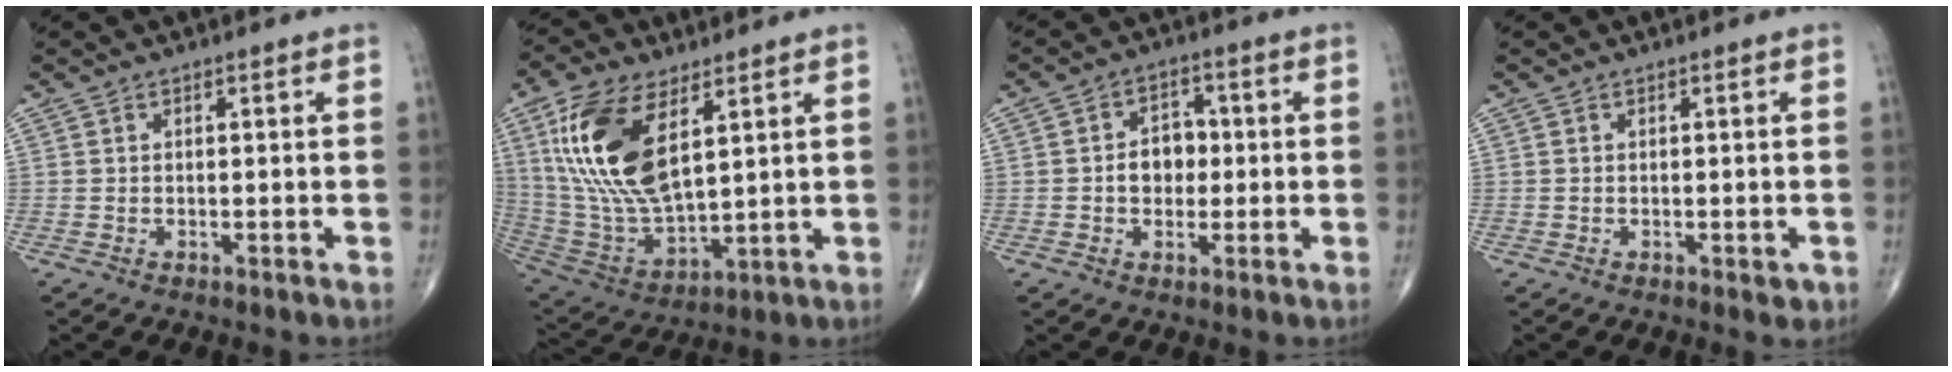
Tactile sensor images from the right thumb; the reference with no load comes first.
{"total": 19.5, "force": [7.1, 9.1, 15.7], "torque": [-0.314, -0.032, 0.142]}
{"total": 6.0, "force": [-0.3, 4.6, 3.9], "torque": [-0.035, 0.016, -0.010]}
{"total": 1.5, "force": [-0.5, 0.8, 1.2], "torque": [-0.005, -0.001, -0.005]}